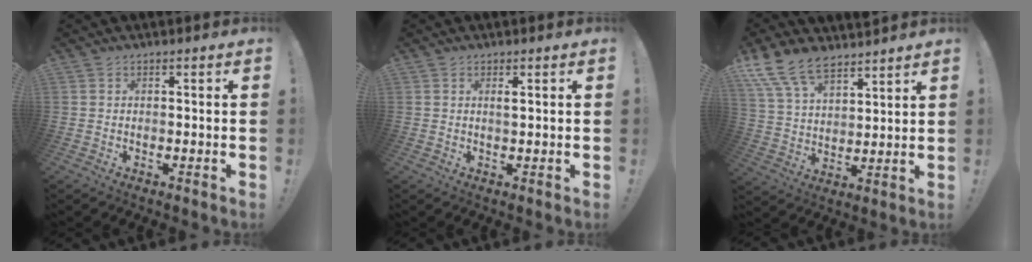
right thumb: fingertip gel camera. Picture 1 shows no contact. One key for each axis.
{"total": 1.1, "fx": 0.4, "fy": 0.0, "fz": 1.0, "tx": -0.010, "ty": -0.004, "tz": 0.002}
{"total": 12.4, "fx": 9.9, "fy": 5.3, "fz": 5.2, "tx": -0.110, "ty": -0.059, "tz": 0.191}